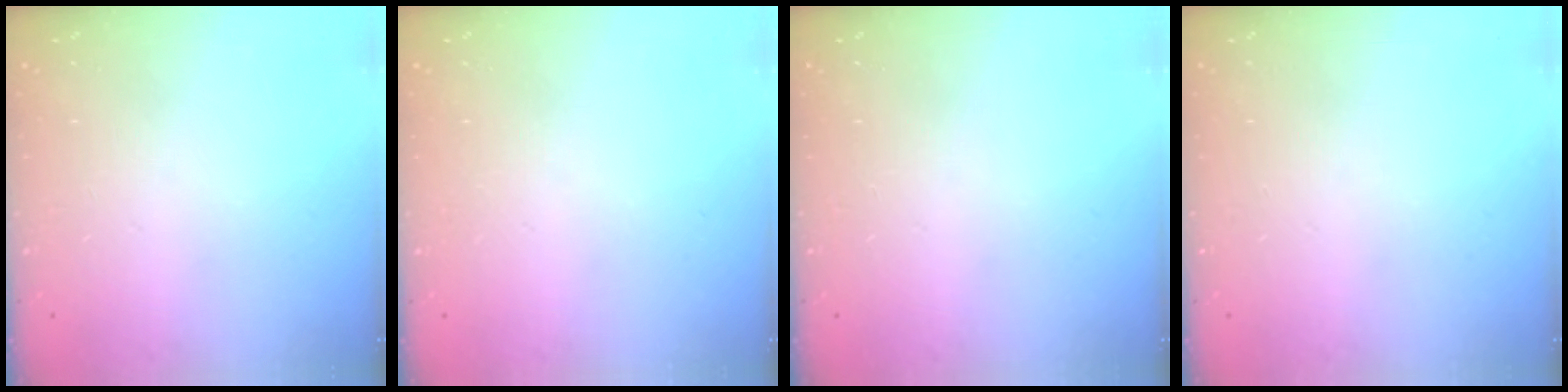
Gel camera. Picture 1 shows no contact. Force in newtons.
{"total": 0.0}
{"total": 0.0}
{"total": 0.0}